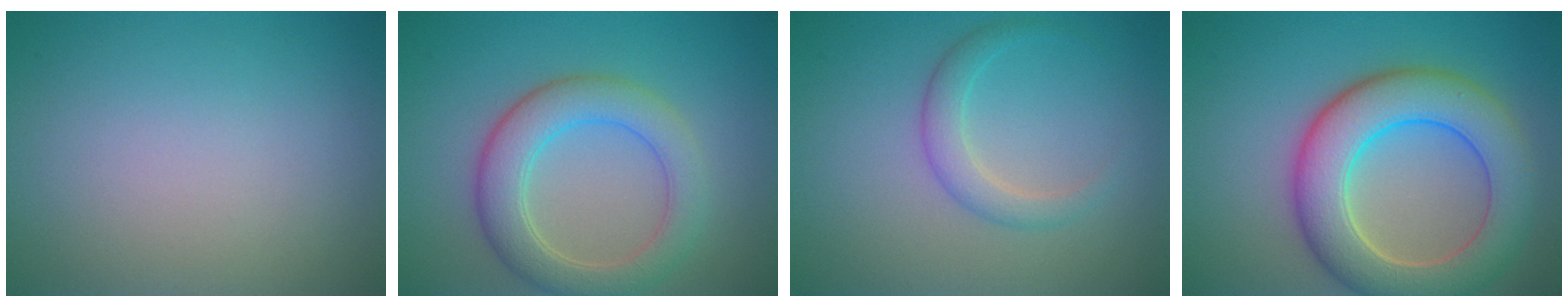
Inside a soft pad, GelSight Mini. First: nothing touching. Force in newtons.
{"total": 5.3, "press": 5.3, "slide": 0.3}
{"total": 2.2, "press": 2.2, "slide": 0.1}
{"total": 8.9, "press": 8.8, "slide": 0.7}